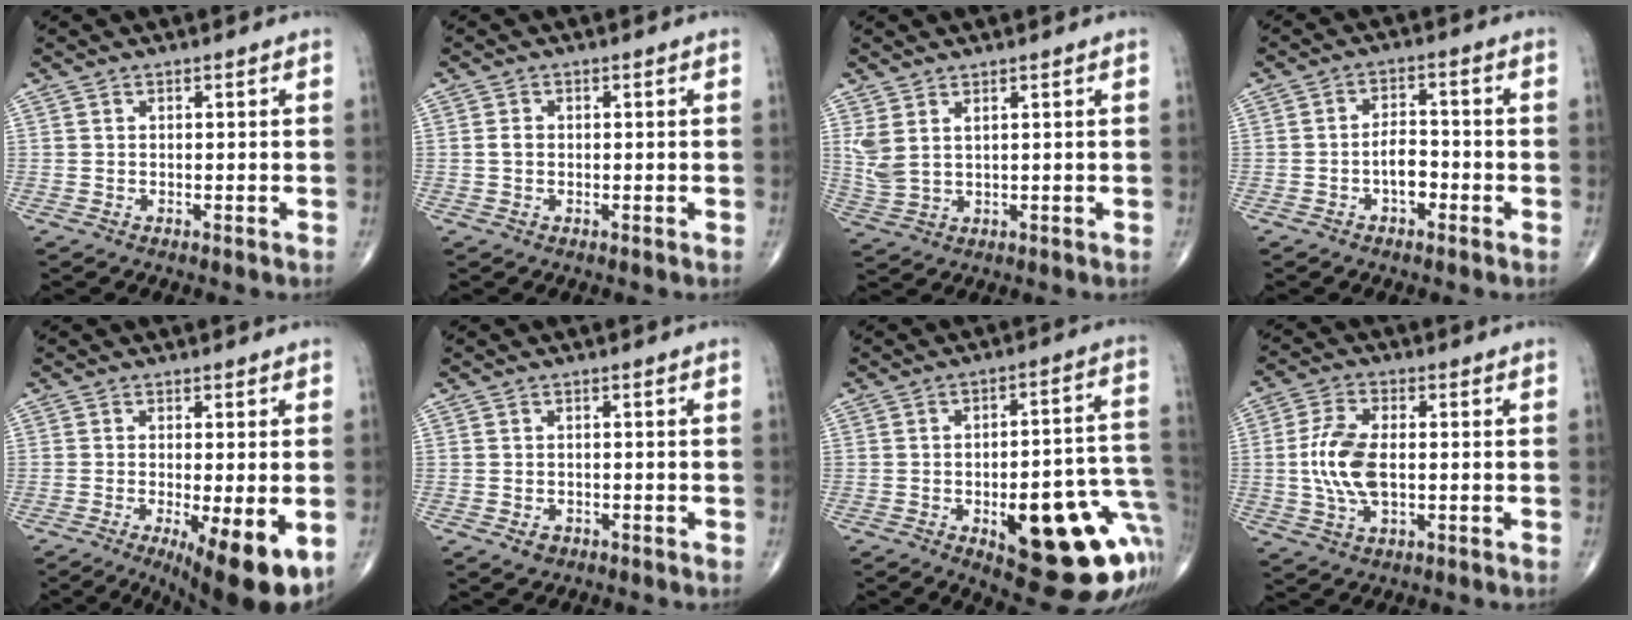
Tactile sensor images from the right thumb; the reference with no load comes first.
{"total": 1.4, "force": [-0.1, 1.1, 0.9], "torque": [-0.015, 0.004, -0.003]}
{"total": 4.7, "force": [2.1, 2.1, 3.6], "torque": [-0.092, -0.007, 0.054]}
{"total": 4.6, "force": [-1.8, 2.6, 3.3], "torque": [-0.044, 0.020, -0.035]}
{"total": 12.4, "force": [-4.6, 3.2, 11.0], "torque": [-0.138, -0.019, -0.062]}
{"total": 1.9, "force": [-1.0, 1.4, 0.9], "torque": [-0.010, 0.003, -0.011]}
{"total": 24.2, "force": [-7.8, 8.6, 21.3], "torque": [-0.204, 0.029, -0.082]}
{"total": 9.7, "force": [-0.4, 5.0, 8.3], "torque": [-0.179, 0.004, -0.006]}